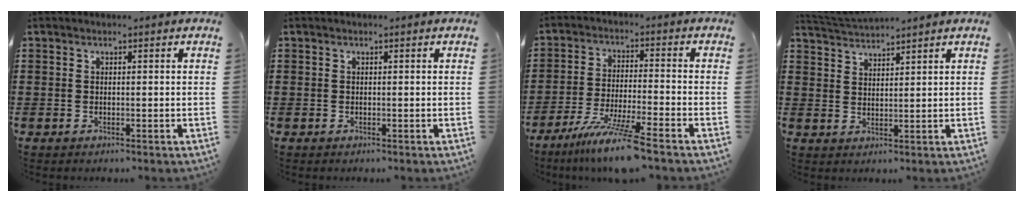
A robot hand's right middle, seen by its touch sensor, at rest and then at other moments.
{"total": 0.0}
{"total": 8.6, "force": [-6.9, -0.4, 5.1], "torque": [-0.103, -0.019, -0.132]}
{"total": 2.9, "force": [2.9, -0.1, 0.2], "torque": [-0.012, -0.006, 0.055]}